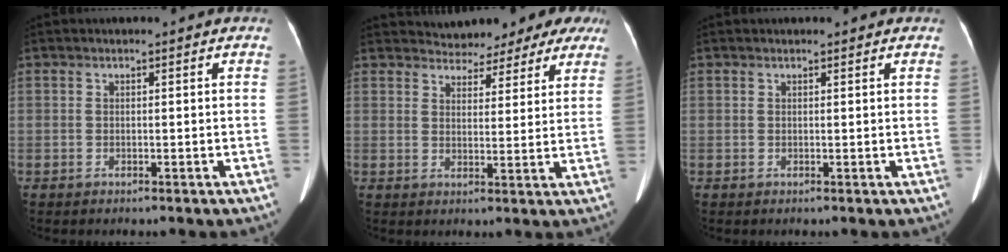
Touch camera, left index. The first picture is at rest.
{"total": 12.4, "force": [11.1, 4.5, 3.1], "torque": [-0.023, -0.002, 0.119]}
{"total": 1.8, "force": [1.5, 0.6, 0.8], "torque": [-0.007, 0.005, 0.015]}